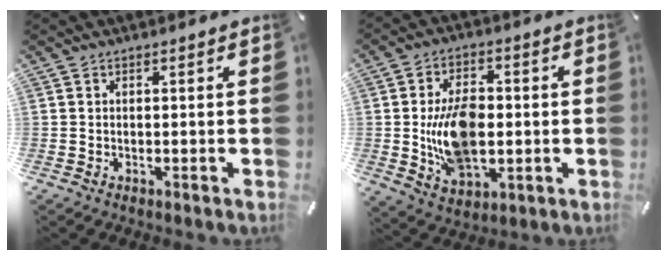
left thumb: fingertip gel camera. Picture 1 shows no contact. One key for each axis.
{"total": 14.2, "fx": -0.7, "fy": 9.3, "fz": 10.7, "tx": -0.203, "ty": -0.003, "tz": -0.011}